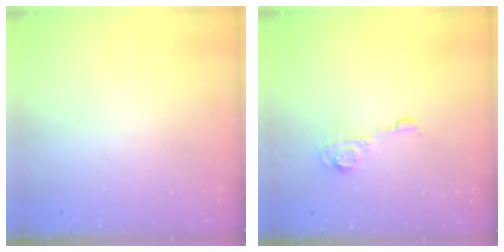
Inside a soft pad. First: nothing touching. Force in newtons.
{"total": 7.5, "press": 7.5, "slide": 0.2}